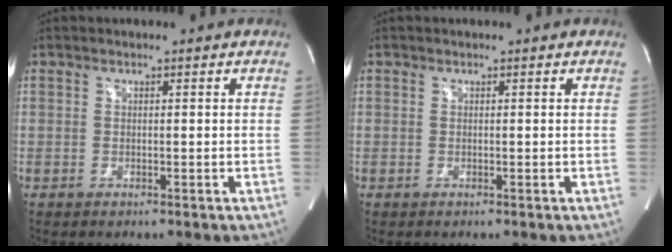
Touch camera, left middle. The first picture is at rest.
{"total": 0.0}